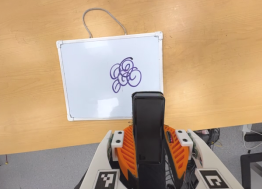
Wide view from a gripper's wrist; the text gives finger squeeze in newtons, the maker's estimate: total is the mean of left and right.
{"total": 4.9, "left": 3.3, "right": 6.5}